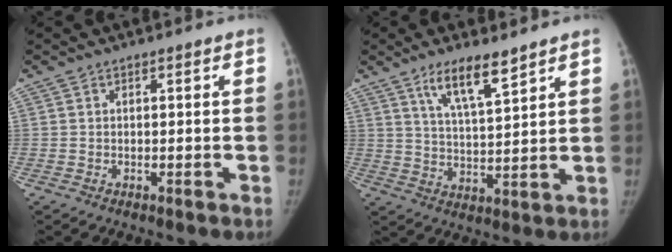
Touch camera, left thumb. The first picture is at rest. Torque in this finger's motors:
{"motor_torque": [0.34, -0.02, 1.01, -0.69, 0.30]}